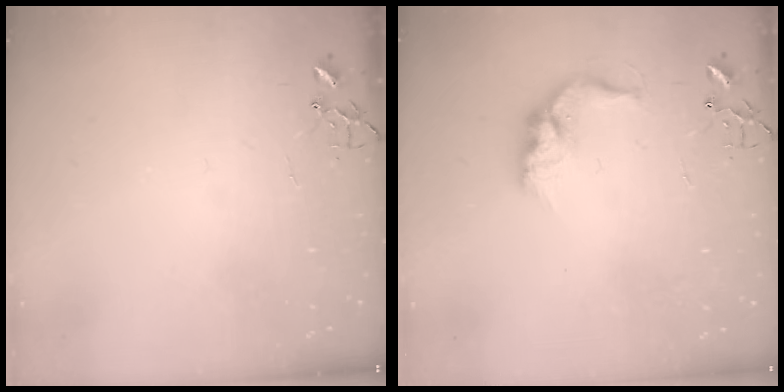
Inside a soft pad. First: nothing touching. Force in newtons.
{"total": 12.4, "press": 12.4, "slide": 0.6}